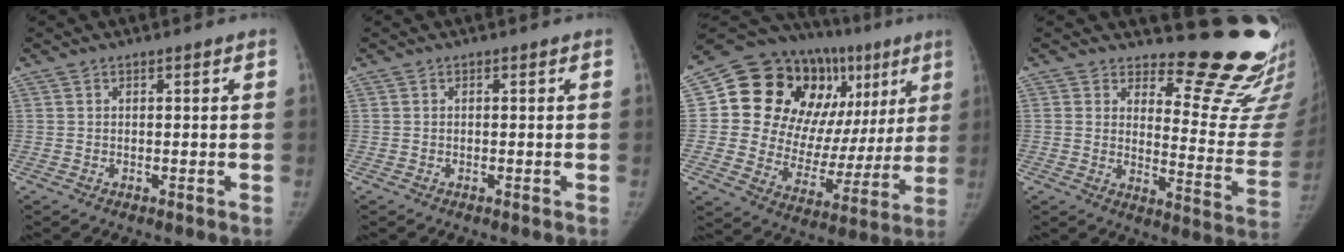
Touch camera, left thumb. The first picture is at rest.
{"total": 0.0}
{"total": 27.4, "force": [10.4, 17.6, 18.3], "torque": [-0.208, 0.023, 0.170]}
{"total": 18.1, "force": [16.2, 5.0, 6.4], "torque": [-0.024, -0.185, 0.188]}